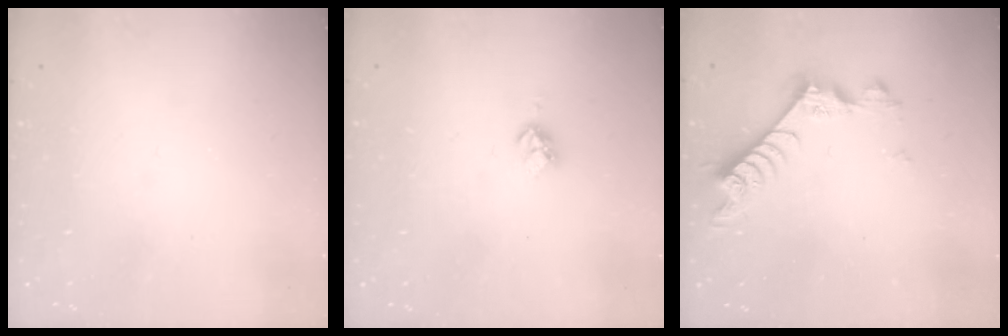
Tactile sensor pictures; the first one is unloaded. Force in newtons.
{"total": 4.4, "press": 4.3, "slide": 0.6}
{"total": 7.0, "press": 7.0, "slide": 0.5}